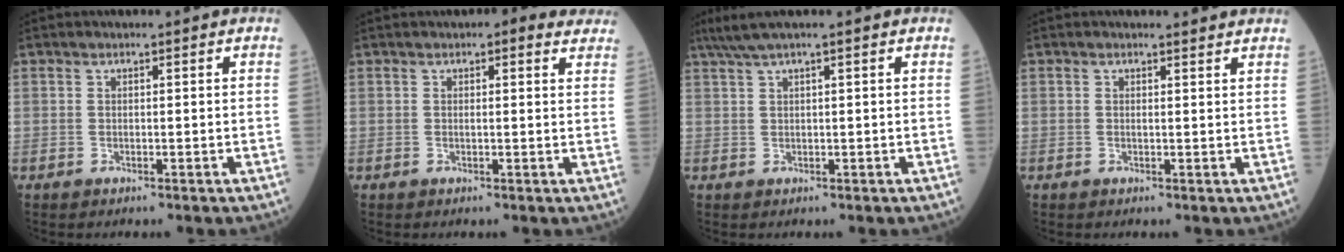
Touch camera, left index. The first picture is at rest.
{"total": 4.7, "force": [3.8, 1.4, 2.3], "torque": [-0.022, 0.016, 0.038]}
{"total": 4.2, "force": [3.3, -0.5, 2.5], "torque": [-0.053, 0.027, 0.069]}
{"total": 1.9, "force": [1.9, 0.1, 0.3], "torque": [-0.012, -0.002, 0.020]}